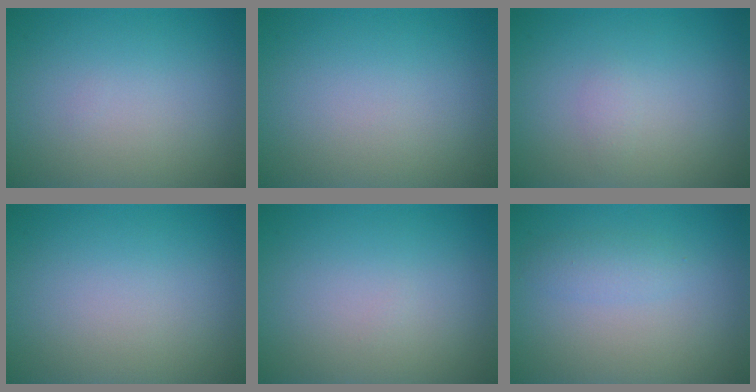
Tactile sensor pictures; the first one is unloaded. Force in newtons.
{"total": 0.0}
{"total": 0.7, "press": 0.7, "slide": 0.0}
{"total": 0.0}
{"total": 0.0}
{"total": 1.5, "press": 1.5, "slide": 0.1}